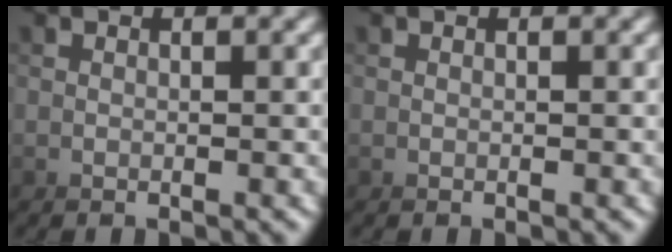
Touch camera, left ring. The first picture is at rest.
{"total": 0.0}